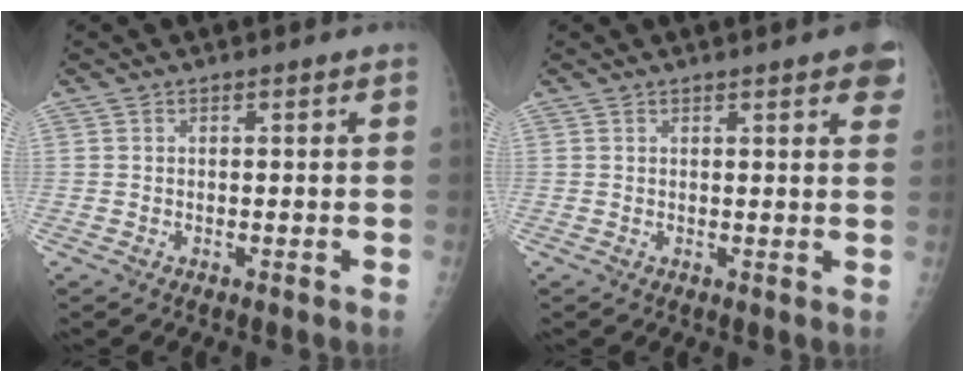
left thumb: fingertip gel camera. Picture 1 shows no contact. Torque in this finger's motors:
{"motor_torque": [0.76, 0.41, 0.61, -0.39, 0.00]}